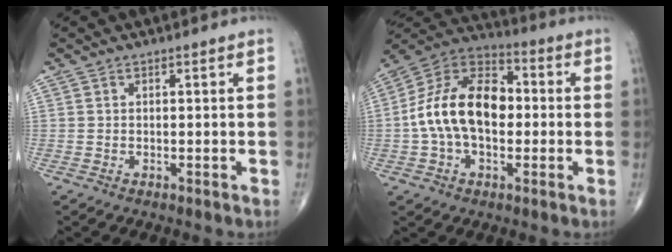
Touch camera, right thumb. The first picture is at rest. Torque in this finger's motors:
{"motor_torque": [1.17, 1.08, 1.33, -0.49, 0.19]}